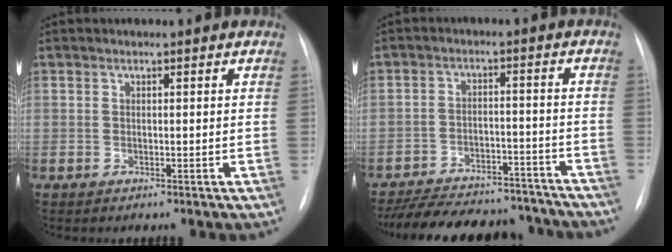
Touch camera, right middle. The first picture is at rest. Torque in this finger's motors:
{"motor_torque": [0.90, -1.24, 0.01, 0.02]}